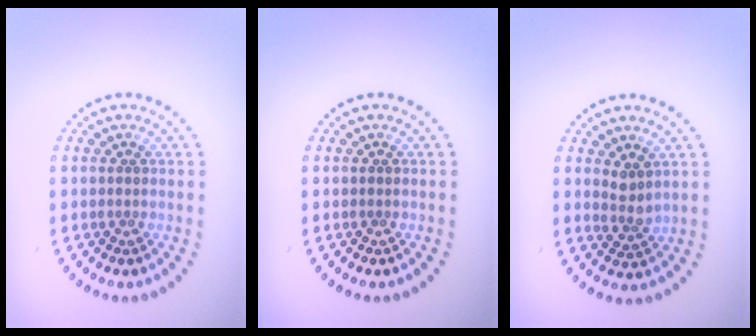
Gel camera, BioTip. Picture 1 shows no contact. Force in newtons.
{"total": 0.0}
{"total": 1.8, "press": 1.4, "slide": 1.1}